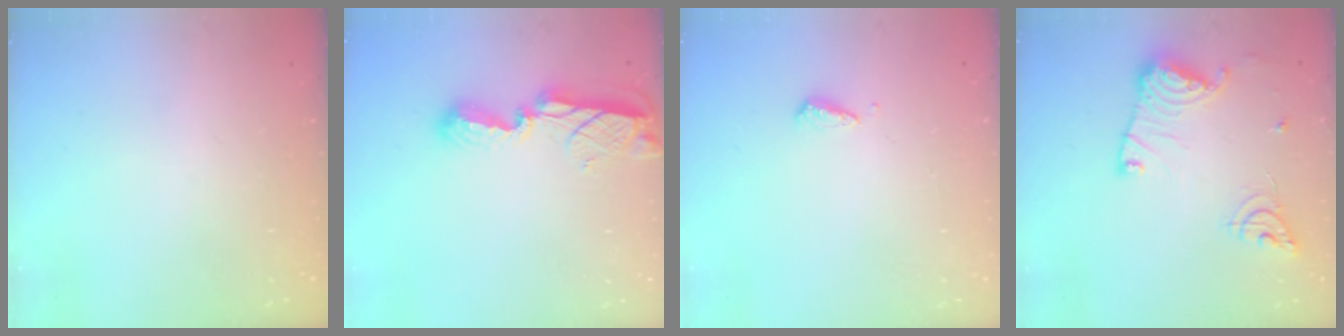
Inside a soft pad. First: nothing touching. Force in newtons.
{"total": 8.5, "press": 8.4, "slide": 1.2}
{"total": 3.0, "press": 3.0, "slide": 0.2}
{"total": 15.6, "press": 15.5, "slide": 1.5}